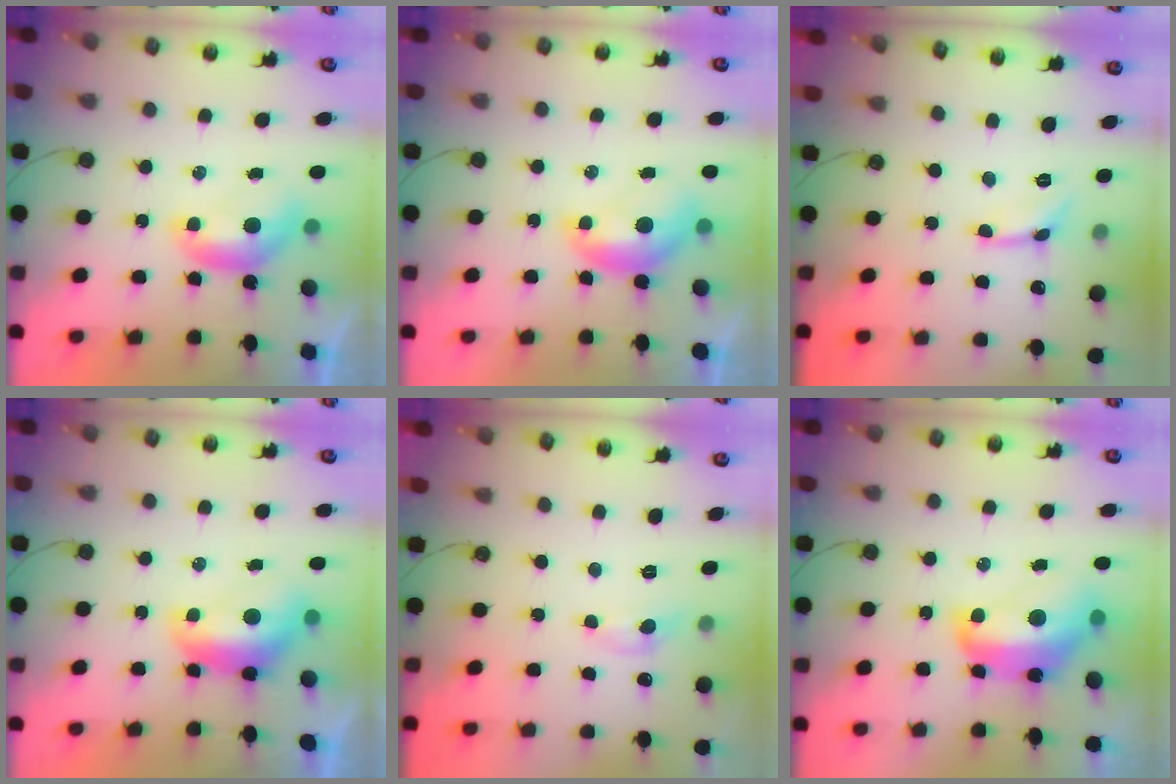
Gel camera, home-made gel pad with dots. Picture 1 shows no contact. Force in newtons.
{"total": 1.6, "press": 1.6, "slide": 0.4}
{"total": 2.8, "press": 2.8, "slide": 0.4}
{"total": 2.0, "press": 2.0, "slide": 0.6}
{"total": 0.7, "press": 0.5, "slide": 0.4}
{"total": 10.2, "press": 10.1, "slide": 1.2}